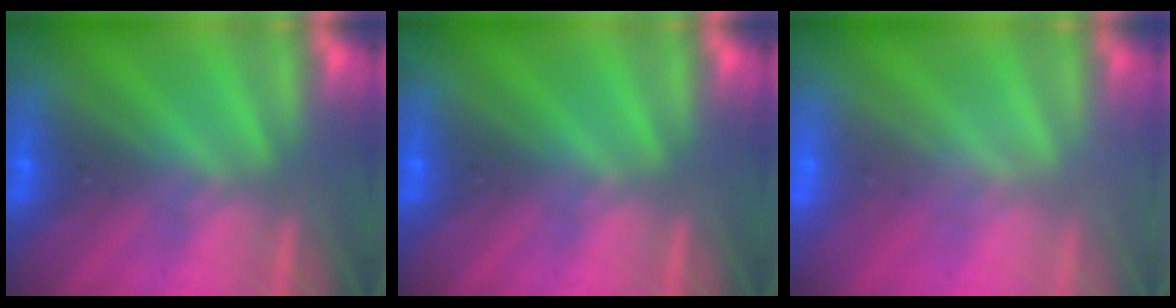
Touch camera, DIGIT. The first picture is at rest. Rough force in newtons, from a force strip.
{"total": 0.0}
{"total": 1.6}